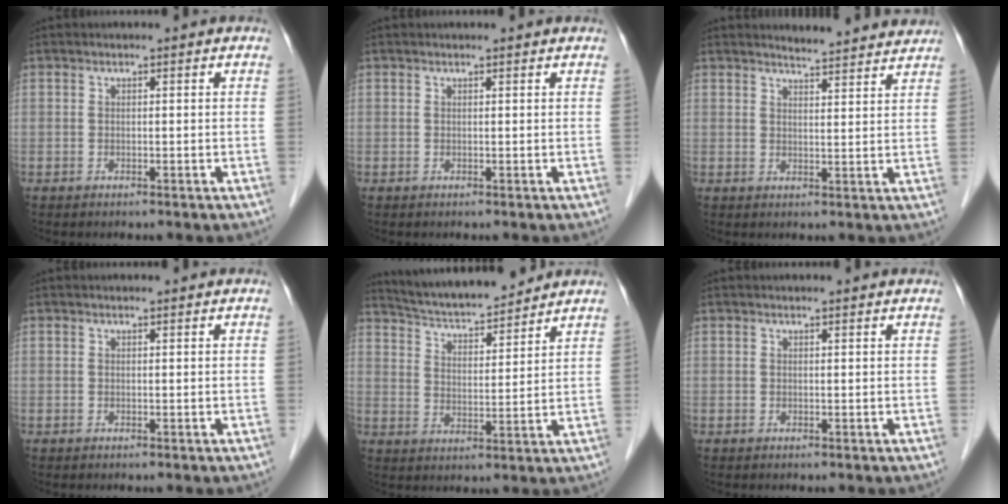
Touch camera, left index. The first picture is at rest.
{"total": 1.3, "force": [1.3, 0.1, 0.2], "torque": [-0.011, 0.008, 0.014]}
{"total": 8.9, "force": [8.7, 0.6, 1.8], "torque": [-0.025, -0.004, 0.097]}
{"total": 0.7, "force": [0.7, 0.1, 0.1], "torque": [-0.007, 0.006, 0.010]}
{"total": 12.0, "force": [11.3, 1.3, 3.9], "torque": [-0.071, 0.011, 0.187]}
{"total": 1.7, "force": [1.7, 0.1, 0.3], "torque": [-0.010, 0.010, 0.018]}